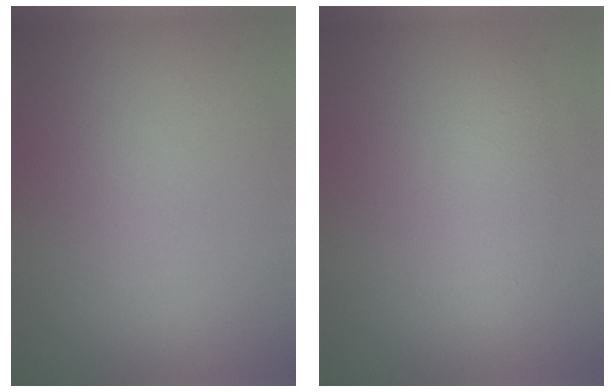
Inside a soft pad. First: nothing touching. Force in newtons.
{"total": 2.3, "press": 2.3, "slide": 0.0}